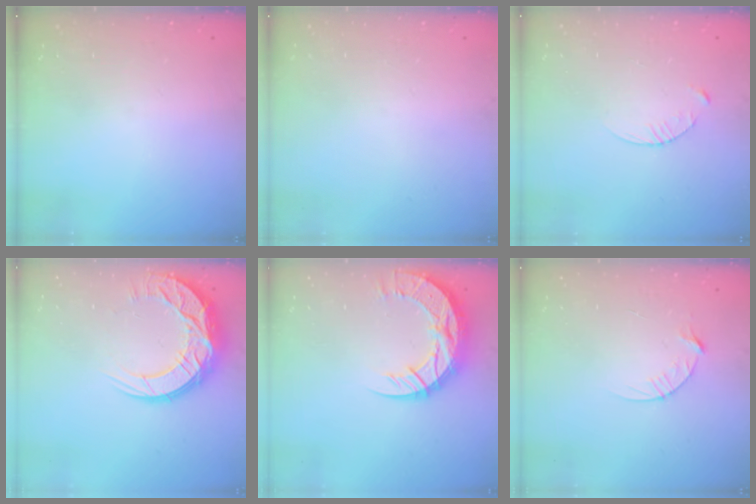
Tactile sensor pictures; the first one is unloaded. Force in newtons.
{"total": 0.0}
{"total": 3.6, "press": 3.5, "slide": 0.4}
{"total": 14.8, "press": 14.8, "slide": 1.0}
{"total": 16.1, "press": 16.0, "slide": 1.4}
{"total": 4.4, "press": 4.4, "slide": 0.6}